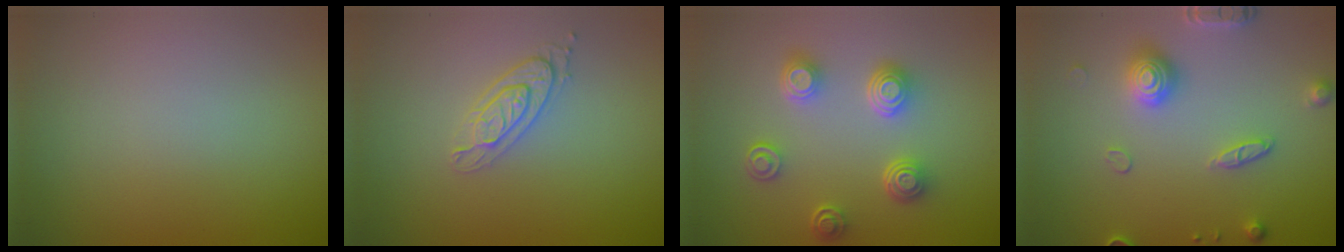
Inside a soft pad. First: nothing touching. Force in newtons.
{"total": 2.1, "press": 2.1, "slide": 0.3}
{"total": 4.2, "press": 3.2, "slide": 2.7}
{"total": 3.6, "press": 3.3, "slide": 1.4}